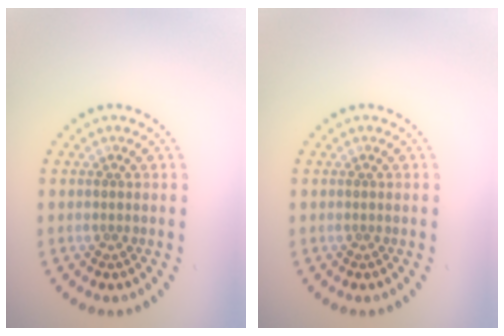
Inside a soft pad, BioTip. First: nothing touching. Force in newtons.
{"total": 0.0}